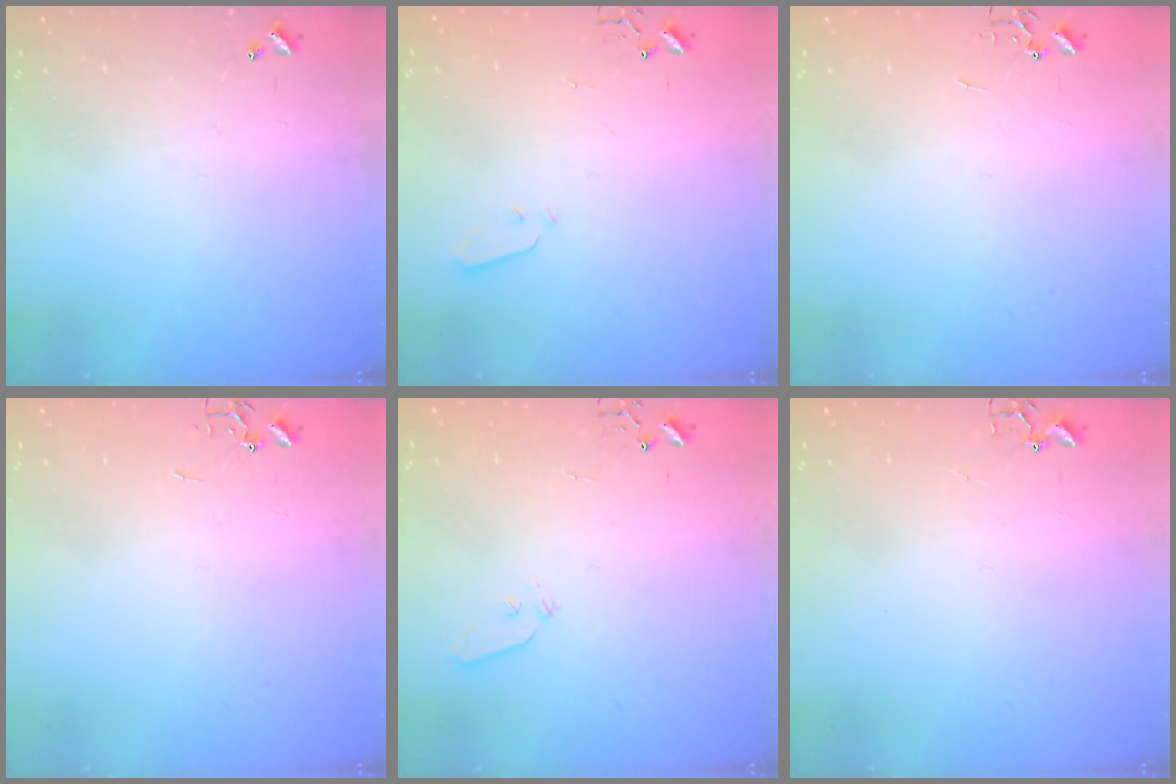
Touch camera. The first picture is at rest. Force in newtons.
{"total": 2.9, "press": 2.9, "slide": 0.4}
{"total": 0.0}
{"total": 0.0}
{"total": 4.4, "press": 4.4, "slide": 0.7}
{"total": 1.9, "press": 1.9, "slide": 0.2}